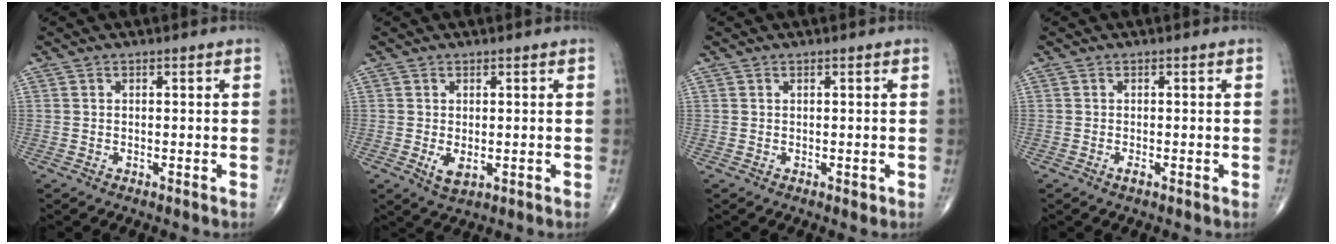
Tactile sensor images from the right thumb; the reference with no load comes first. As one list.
[{"total": 3.1, "force": [-0.5, 1.6, 2.6], "torque": [-0.042, -0.008, 0.000]}, {"total": 0.7, "force": [0.0, 0.4, 0.5], "torque": [-0.006, -0.001, 0.002]}, {"total": 0.8, "force": [-0.4, 0.2, 0.7], "torque": [-0.013, -0.002, -0.008]}]